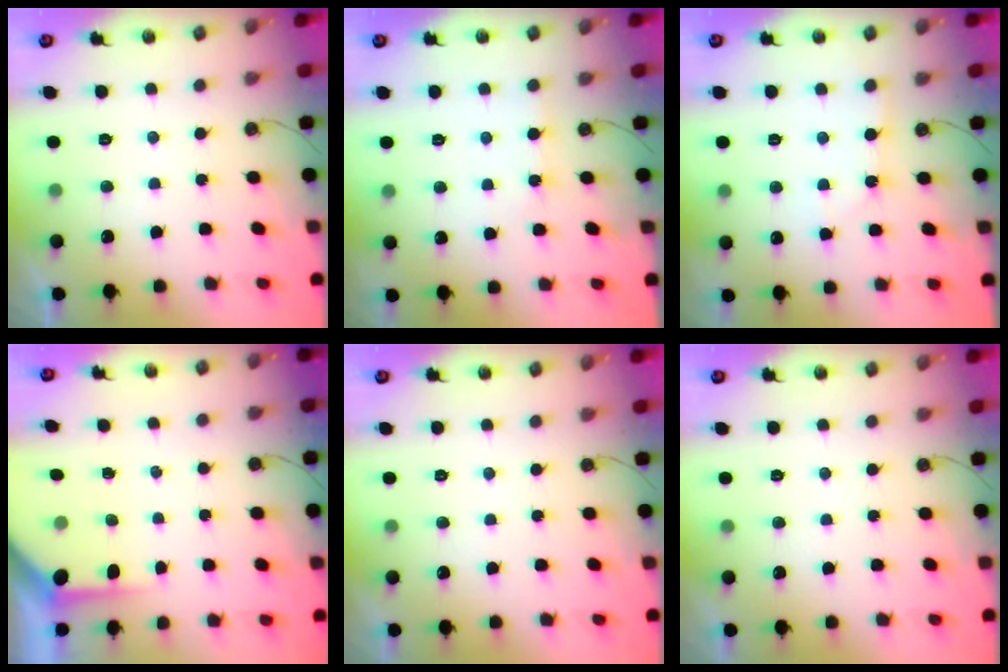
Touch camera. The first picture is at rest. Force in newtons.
{"total": 3.4, "press": 3.4, "slide": 0.5}
{"total": 4.8, "press": 4.8, "slide": 0.6}
{"total": 3.7, "press": 3.6, "slide": 0.4}
{"total": 0.0}
{"total": 0.0}